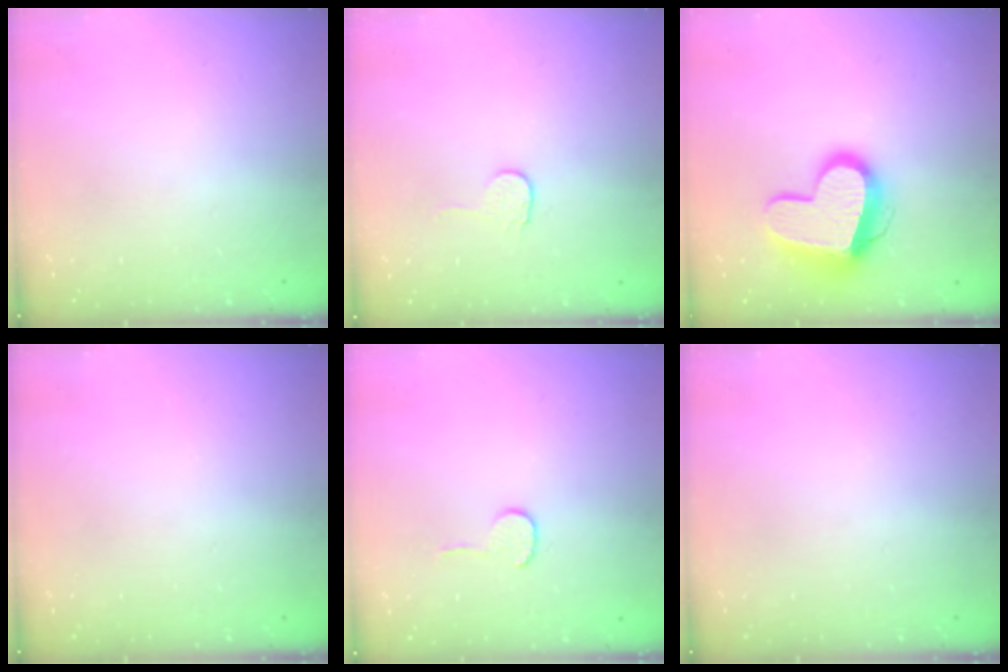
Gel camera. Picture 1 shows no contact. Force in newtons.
{"total": 2.9, "press": 2.9, "slide": 0.3}
{"total": 13.5, "press": 13.5, "slide": 1.1}
{"total": 0.0}
{"total": 4.5, "press": 4.4, "slide": 0.4}
{"total": 0.0}